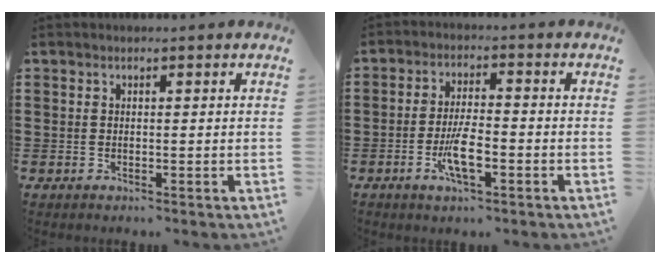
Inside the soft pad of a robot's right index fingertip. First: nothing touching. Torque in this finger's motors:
{"motor_torque": [1.07, 1.07, 0.34, 0.07]}